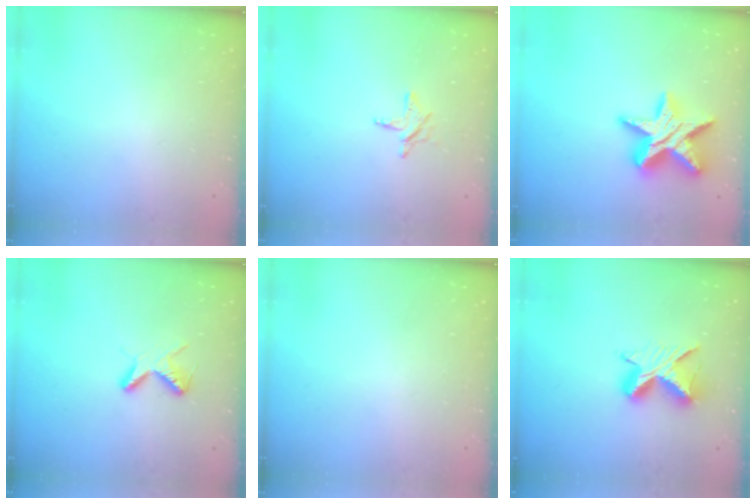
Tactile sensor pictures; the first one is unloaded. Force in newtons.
{"total": 3.9, "press": 3.9, "slide": 0.3}
{"total": 17.2, "press": 17.2, "slide": 1.5}
{"total": 6.3, "press": 6.3, "slide": 0.6}
{"total": 0.0}
{"total": 9.5, "press": 9.5, "slide": 0.2}